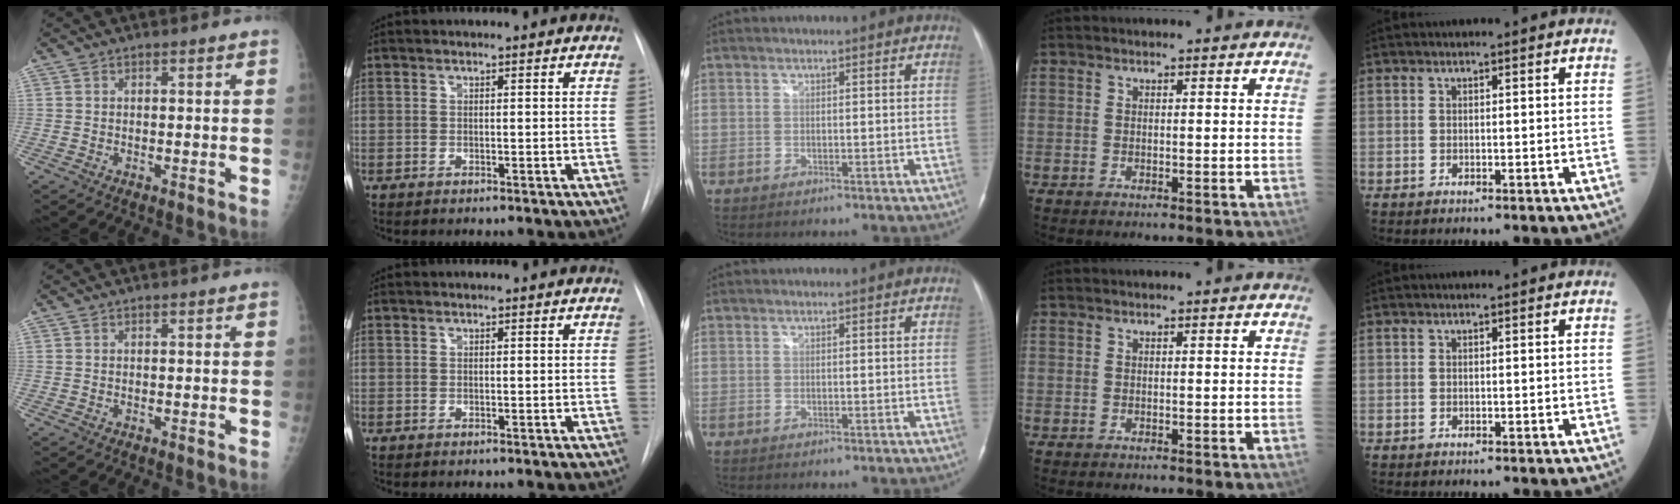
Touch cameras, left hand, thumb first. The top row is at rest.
{}